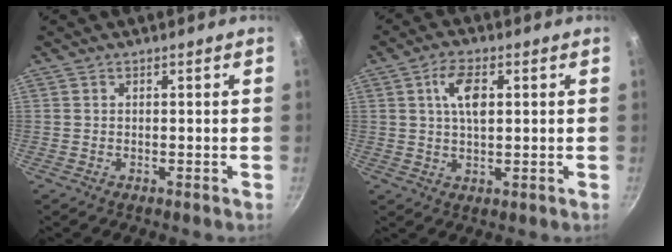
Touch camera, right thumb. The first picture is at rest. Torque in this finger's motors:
{"motor_torque": [1.02, 0.85, 0.68, 0.28, 0.03]}